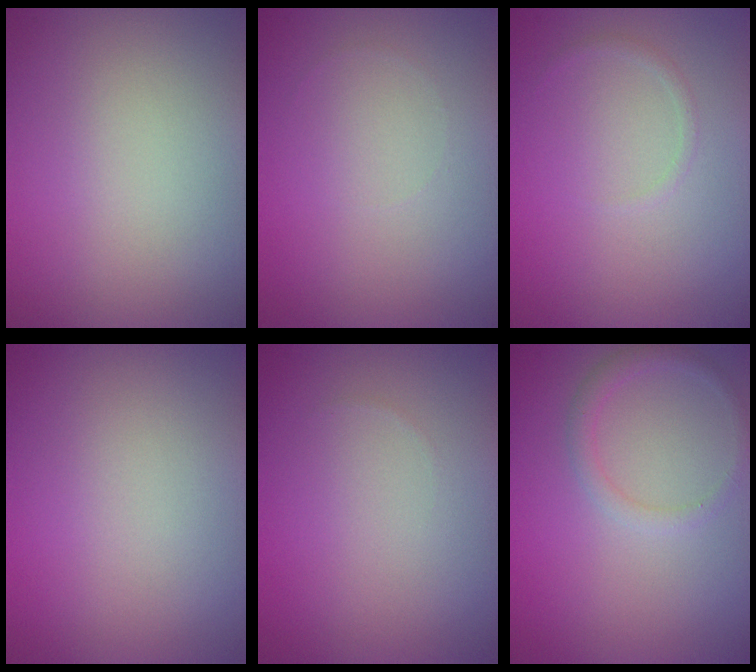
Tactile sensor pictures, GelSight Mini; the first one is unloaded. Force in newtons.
{"total": 0.0}
{"total": 0.6, "press": 0.6, "slide": 0.1}
{"total": 0.0}
{"total": 0.0}
{"total": 1.4, "press": 1.4, "slide": 0.2}